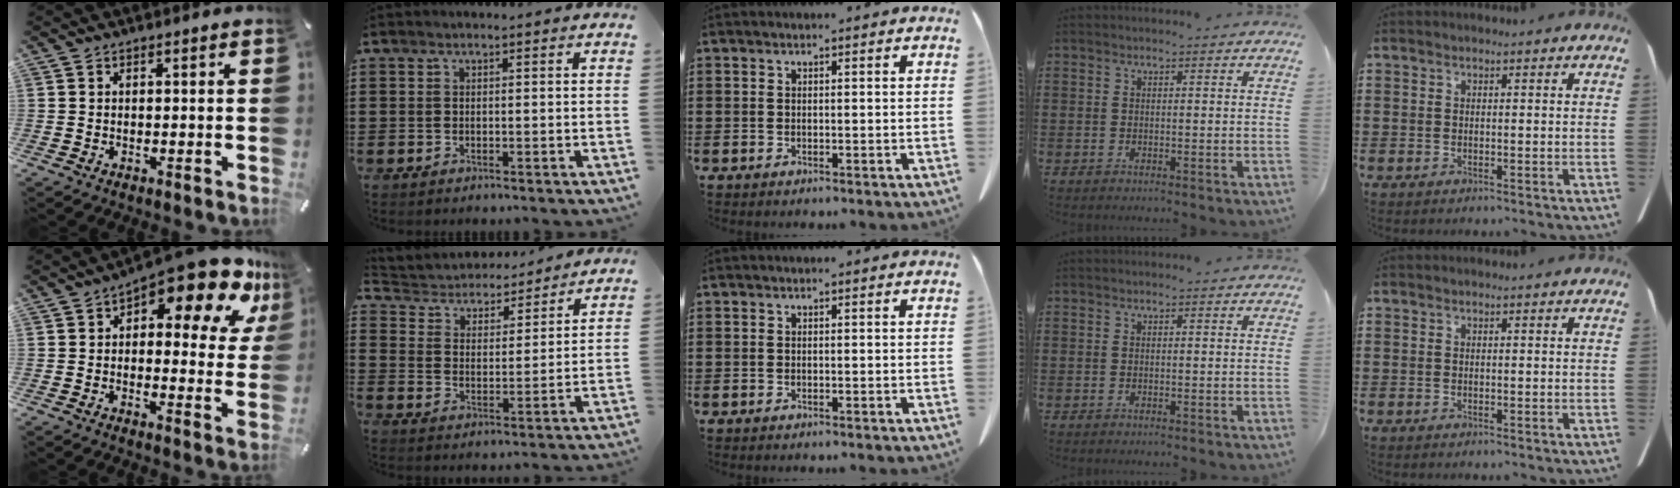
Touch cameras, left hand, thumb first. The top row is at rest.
{"thumb": {"total": 16.2, "force": [10.6, 5.4, 11.0], "torque": [-0.148, -0.083, 0.174]}, "index": {"total": 4.1, "force": [4.0, 1.0, 0.1], "torque": [-0.029, -0.030, 0.063]}}